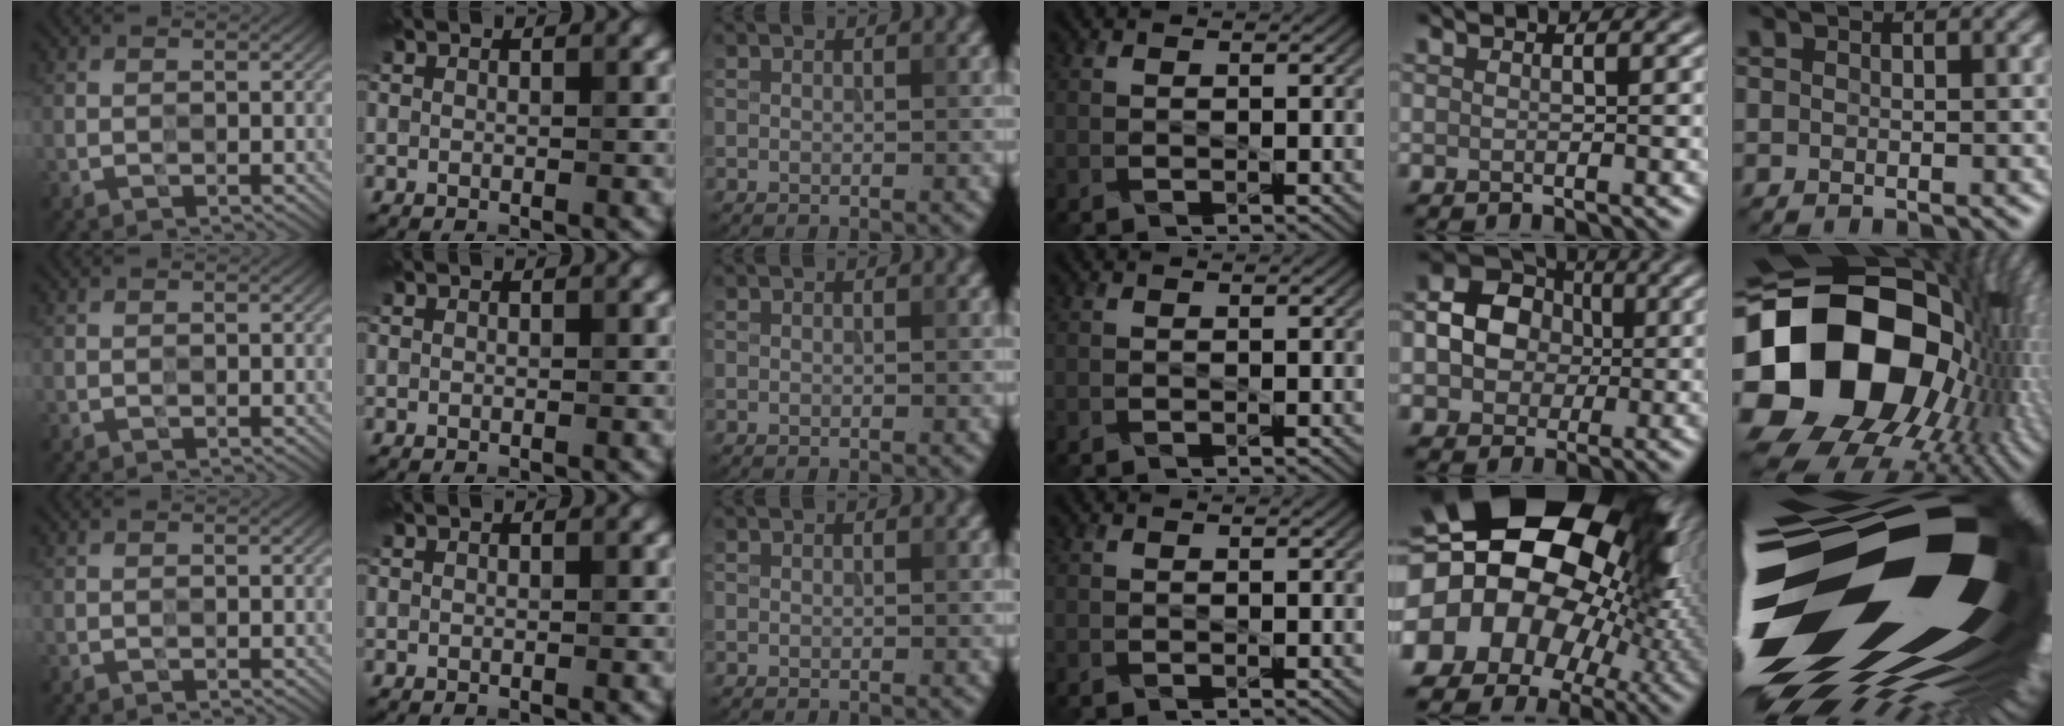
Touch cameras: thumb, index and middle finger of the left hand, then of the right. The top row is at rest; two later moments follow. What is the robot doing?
{"motion": "press", "object": "button"}